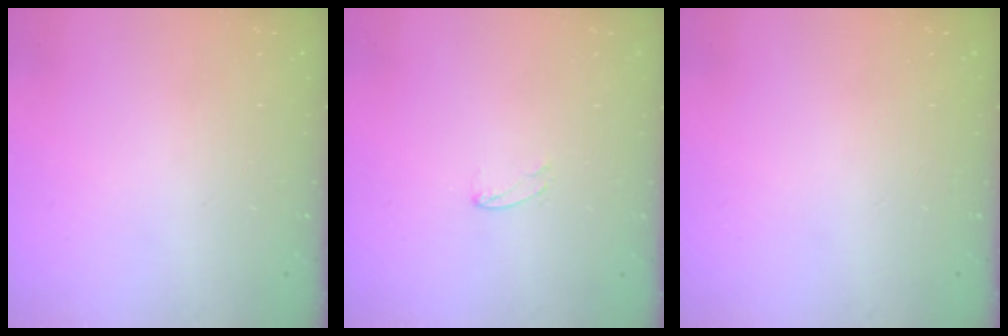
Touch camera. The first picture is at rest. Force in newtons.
{"total": 3.6, "press": 3.6, "slide": 0.3}
{"total": 0.0}